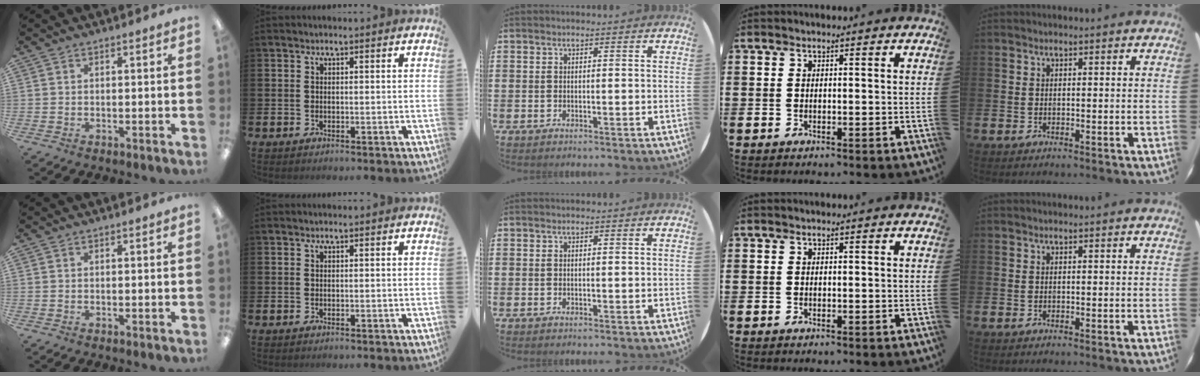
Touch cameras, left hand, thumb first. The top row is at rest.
{}